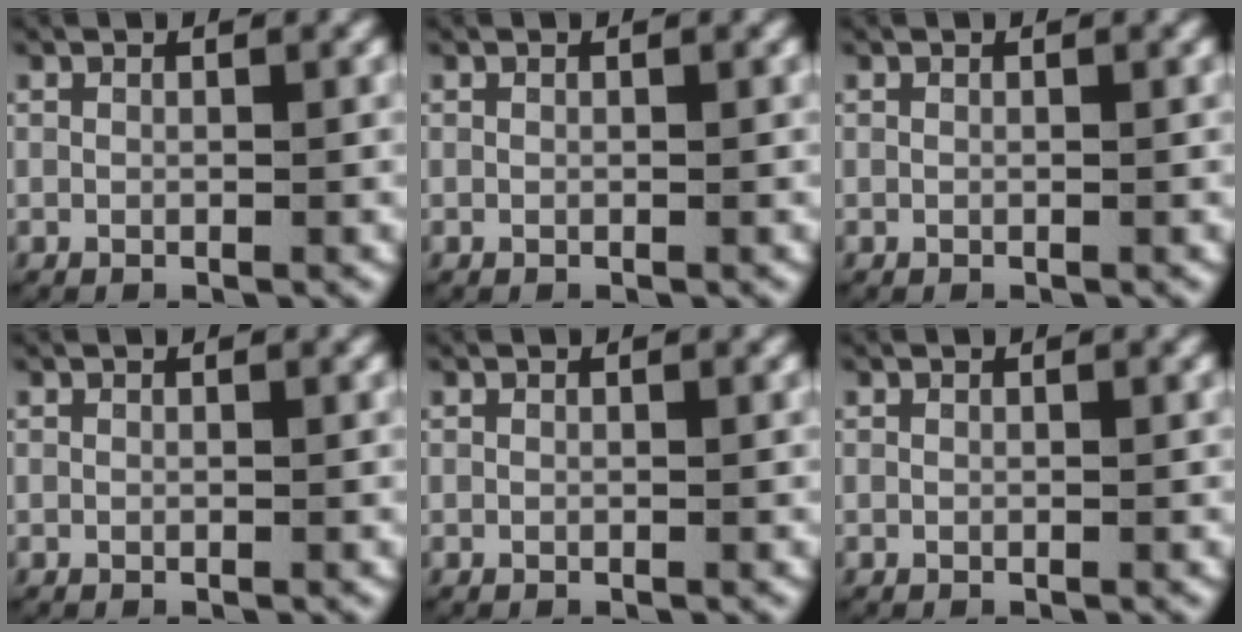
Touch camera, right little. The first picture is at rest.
{"total": 0.0}
{"total": 0.0}
{"total": 0.0}
{"total": 0.0}
{"total": 0.0}